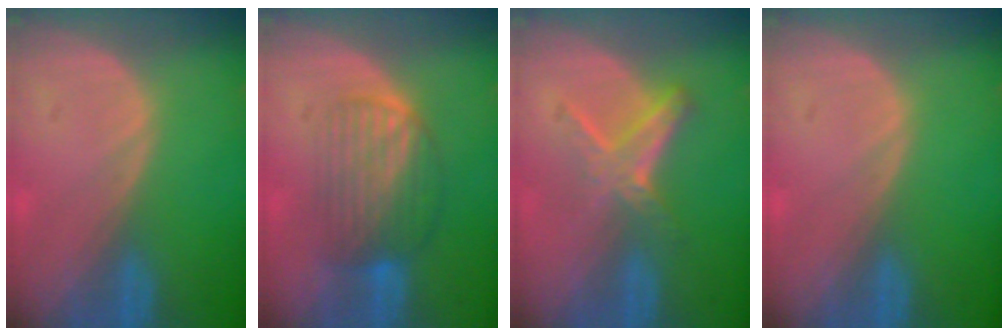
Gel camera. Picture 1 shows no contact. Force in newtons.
{"total": 6.6, "press": 6.3, "slide": 1.9}
{"total": 5.8, "press": 5.2, "slide": 2.7}
{"total": 0.0}